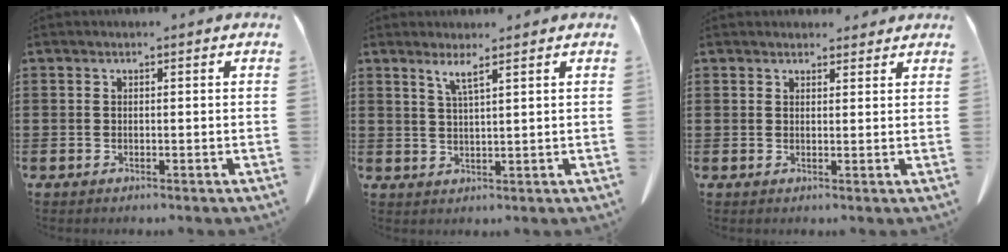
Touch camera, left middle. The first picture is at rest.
{"total": 2.7, "force": [1.9, -0.3, 1.9], "torque": [-0.042, -0.001, 0.033]}
{"total": 2.3, "force": [2.2, 0.7, 0.3], "torque": [-0.003, -0.004, 0.039]}